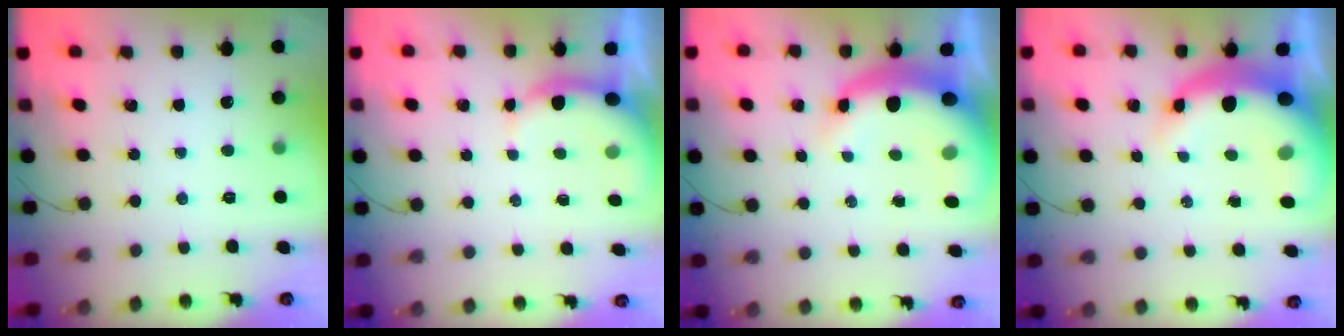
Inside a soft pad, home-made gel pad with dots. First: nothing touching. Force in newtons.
{"total": 6.0, "press": 6.0, "slide": 0.3}
{"total": 11.5, "press": 11.2, "slide": 2.6}
{"total": 13.3, "press": 12.9, "slide": 2.9}